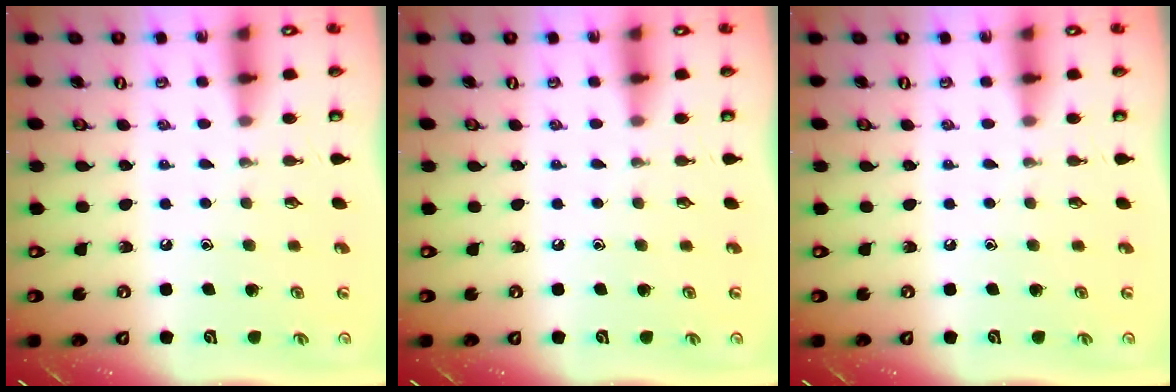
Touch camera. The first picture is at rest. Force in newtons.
{"total": 0.0}
{"total": 0.0}